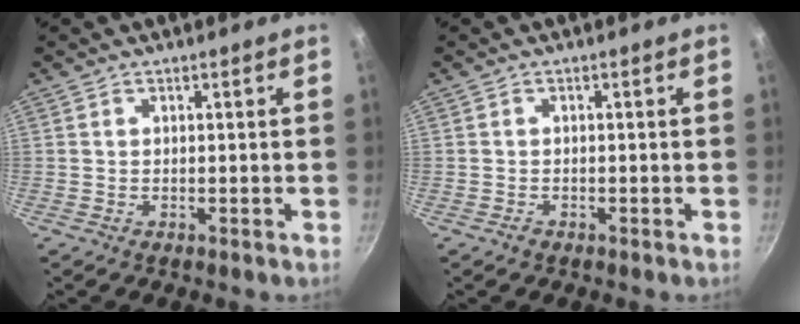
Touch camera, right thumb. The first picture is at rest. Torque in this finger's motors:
{"motor_torque": [-0.41, 0.10, -0.24, 0.10, 0.05]}